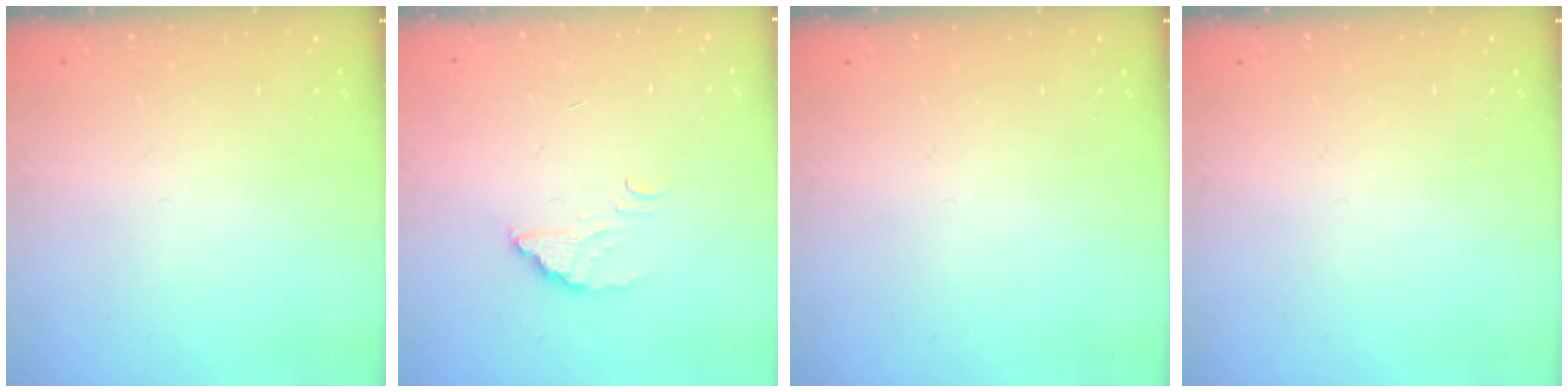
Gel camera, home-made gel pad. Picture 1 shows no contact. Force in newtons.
{"total": 2.5, "press": 2.5, "slide": 0.2}
{"total": 0.0}
{"total": 0.0}